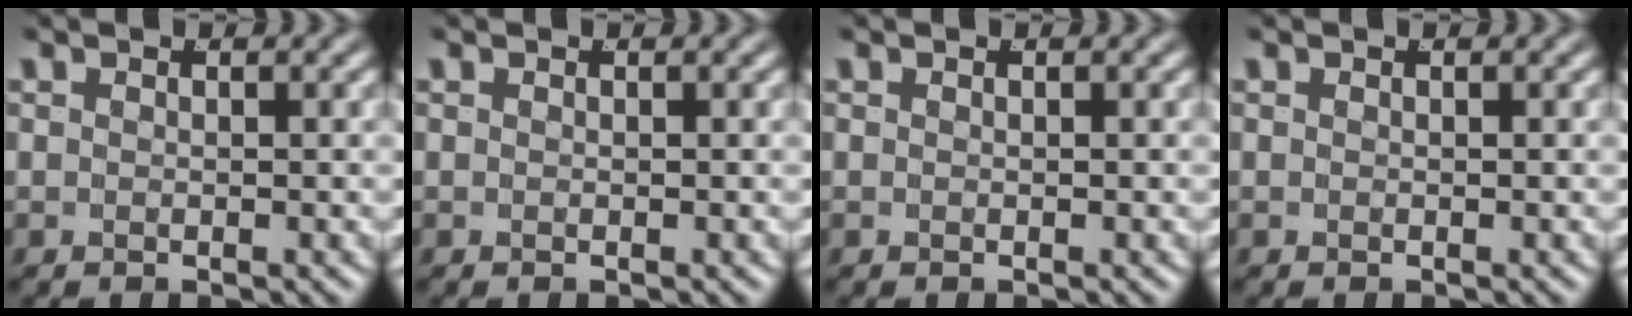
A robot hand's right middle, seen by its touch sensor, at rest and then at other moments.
{"total": 0.0}
{"total": 0.0}
{"total": 0.0}